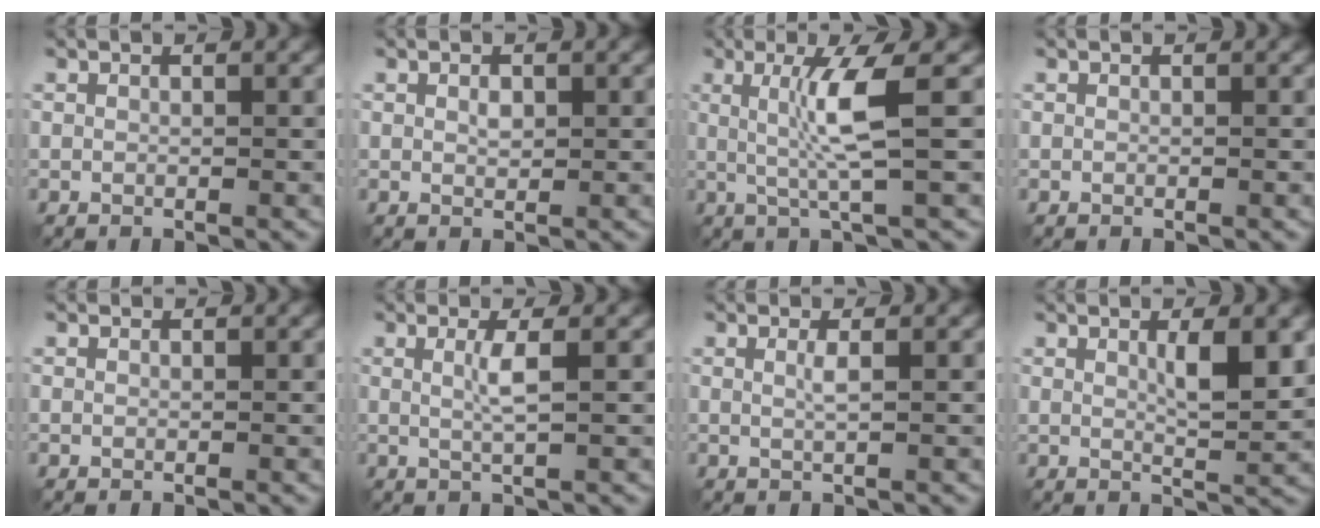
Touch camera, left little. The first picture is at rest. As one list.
[{"total": 0.9, "force": [0.0, 0.5, 0.7], "torque": [-0.014, -0.002, 0.002]}, {"total": 4.6, "force": [0.2, 0.2, 4.6], "torque": [-0.095, -0.001, 0.009]}, {"total": 0.0}, {"total": 0.8, "force": [0.8, 0.1, 0.1], "torque": [-0.008, 0.001, 0.007]}, {"total": 2.1, "force": [0.1, 0.2, 2.1], "torque": [-0.040, -0.003, 0.000]}, {"total": 1.0, "force": [0.0, 0.1, 1.0], "torque": [-0.019, -0.001, -0.004]}, {"total": 3.9, "force": [1.1, 1.0, 3.6], "torque": [-0.062, -0.007, 0.017]}]